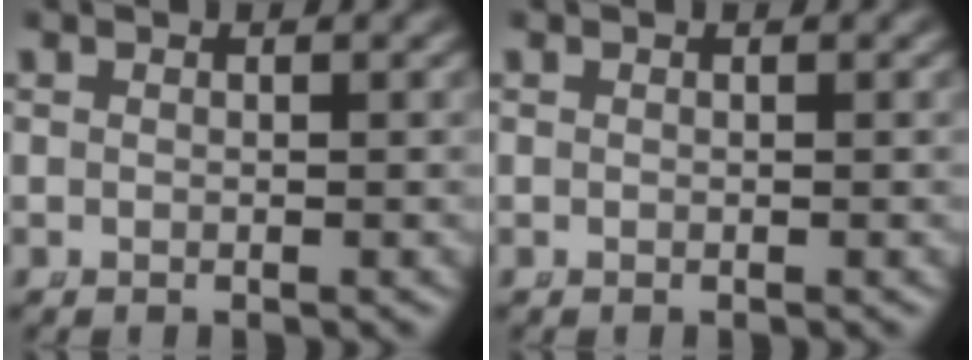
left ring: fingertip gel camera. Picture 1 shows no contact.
{"total": 0.0}